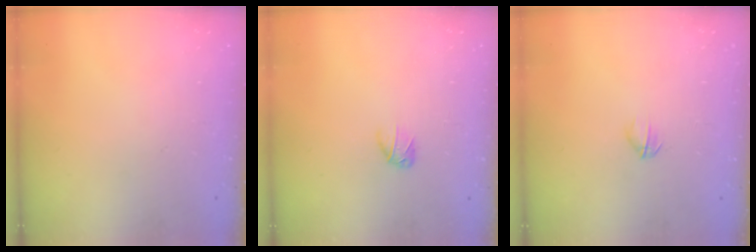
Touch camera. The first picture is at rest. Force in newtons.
{"total": 3.1, "press": 3.0, "slide": 0.7}
{"total": 2.8, "press": 2.7, "slide": 0.9}